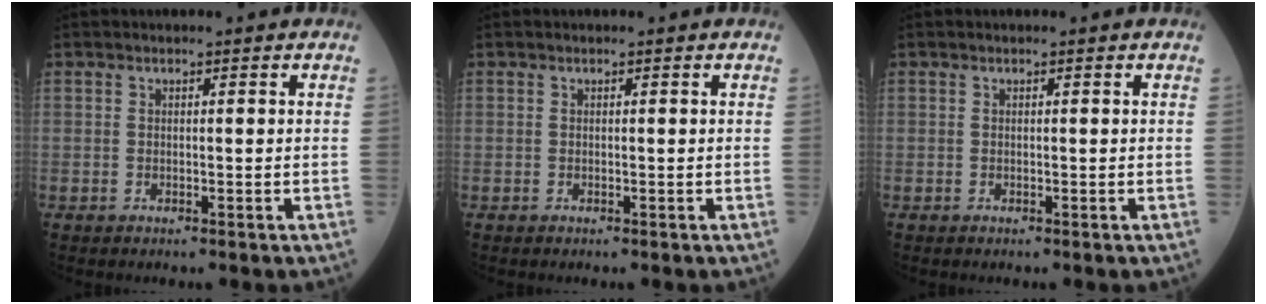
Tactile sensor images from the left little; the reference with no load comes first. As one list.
[{"total": 0.0}, {"total": 0.0}]